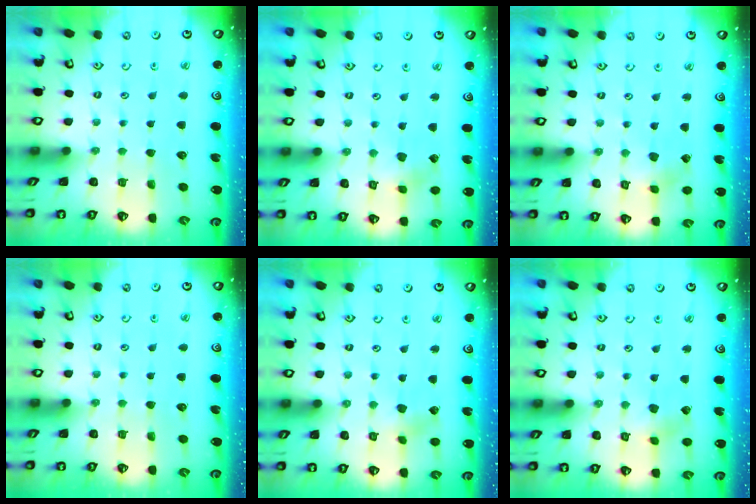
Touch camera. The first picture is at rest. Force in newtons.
{"total": 2.2, "press": 2.2, "slide": 0.2}
{"total": 1.8, "press": 1.8, "slide": 0.2}
{"total": 0.0}
{"total": 2.2, "press": 2.2, "slide": 0.3}
{"total": 2.9, "press": 2.8, "slide": 0.8}